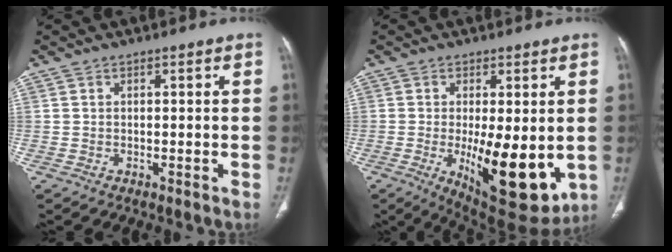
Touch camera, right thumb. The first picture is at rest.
{"total": 15.3, "force": [-2.5, 5.6, 14.0], "torque": [-0.201, -0.032, -0.020]}